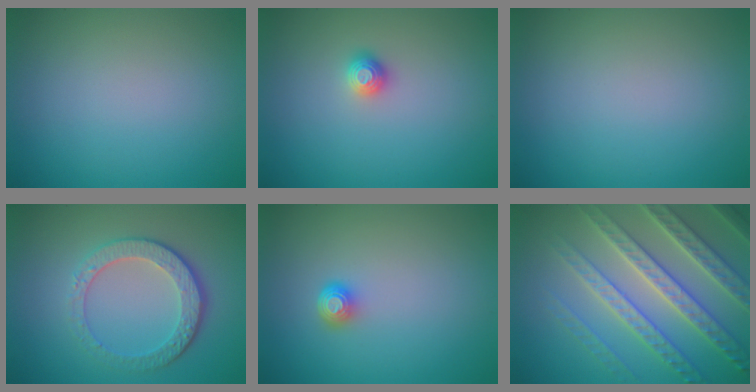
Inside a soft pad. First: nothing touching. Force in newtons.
{"total": 1.1, "press": 1.1, "slide": 0.3}
{"total": 0.0}
{"total": 4.7, "press": 3.4, "slide": 3.3}
{"total": 1.5, "press": 1.1, "slide": 1.1}
{"total": 7.1, "press": 6.9, "slide": 1.8}